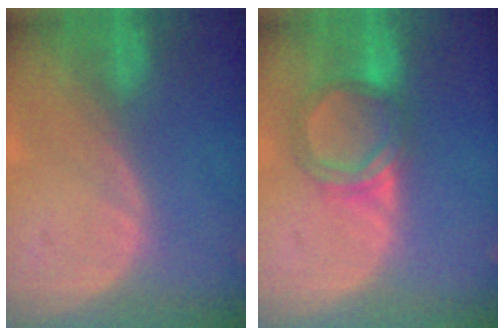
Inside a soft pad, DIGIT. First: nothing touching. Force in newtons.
{"total": 5.5, "press": 5.4, "slide": 1.4}